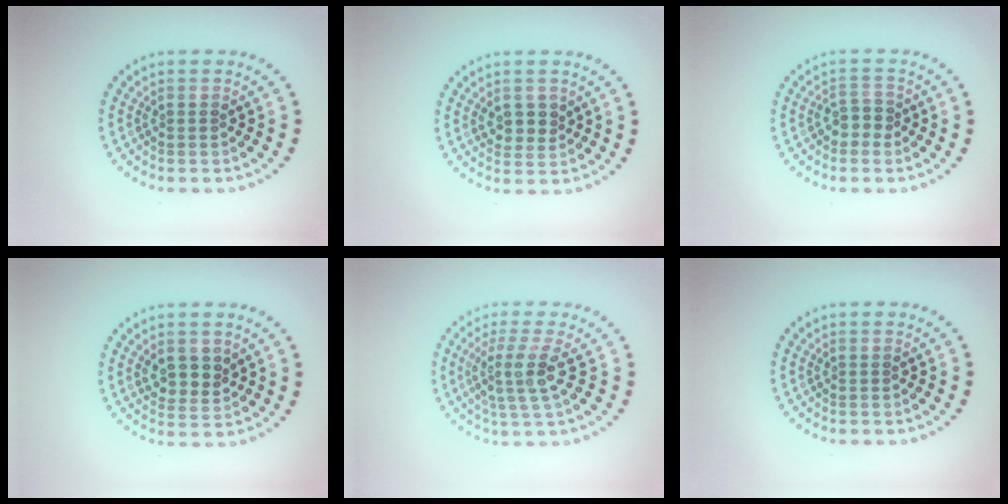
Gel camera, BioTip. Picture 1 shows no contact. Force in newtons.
{"total": 2.0, "press": 2.0, "slide": 0.6}
{"total": 1.8, "press": 1.6, "slide": 0.8}
{"total": 2.6, "press": 2.4, "slide": 1.0}
{"total": 3.7, "press": 2.8, "slide": 2.4}
{"total": 0.0}